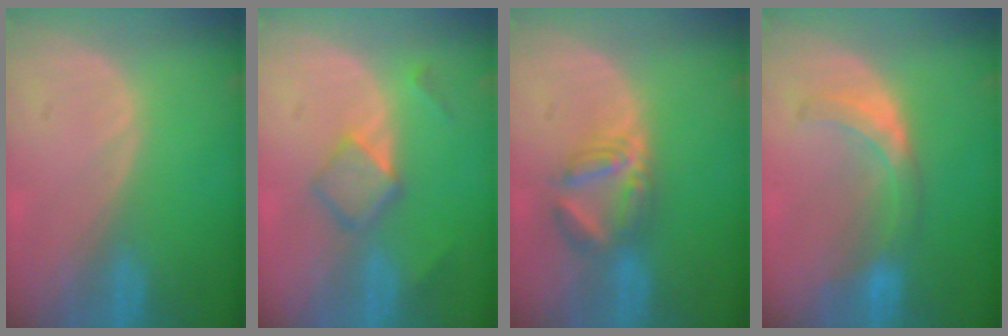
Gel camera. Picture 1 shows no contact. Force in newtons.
{"total": 5.1, "press": 4.7, "slide": 1.8}
{"total": 5.8, "press": 5.7, "slide": 1.2}
{"total": 5.9, "press": 5.8, "slide": 1.0}